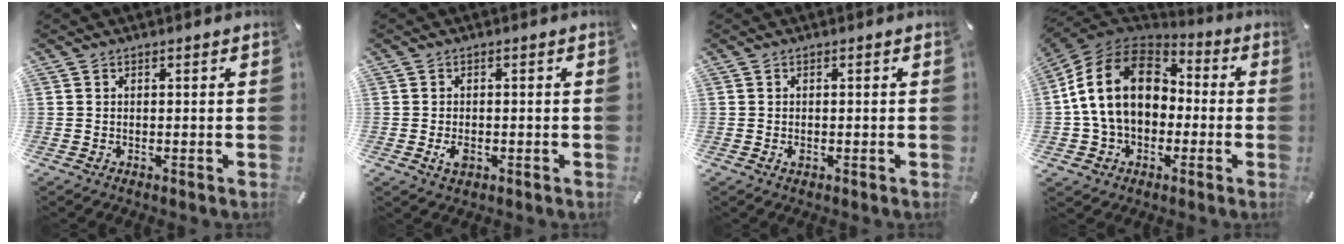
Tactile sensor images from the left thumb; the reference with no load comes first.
{"total": 2.9, "force": [-1.0, 1.8, 2.1], "torque": [-0.051, -0.002, -0.020]}
{"total": 1.3, "force": [-0.4, 0.8, 0.9], "torque": [-0.017, -0.001, -0.007]}
{"total": 18.7, "force": [1.3, 14.6, 11.7], "torque": [-0.242, 0.023, 0.024]}